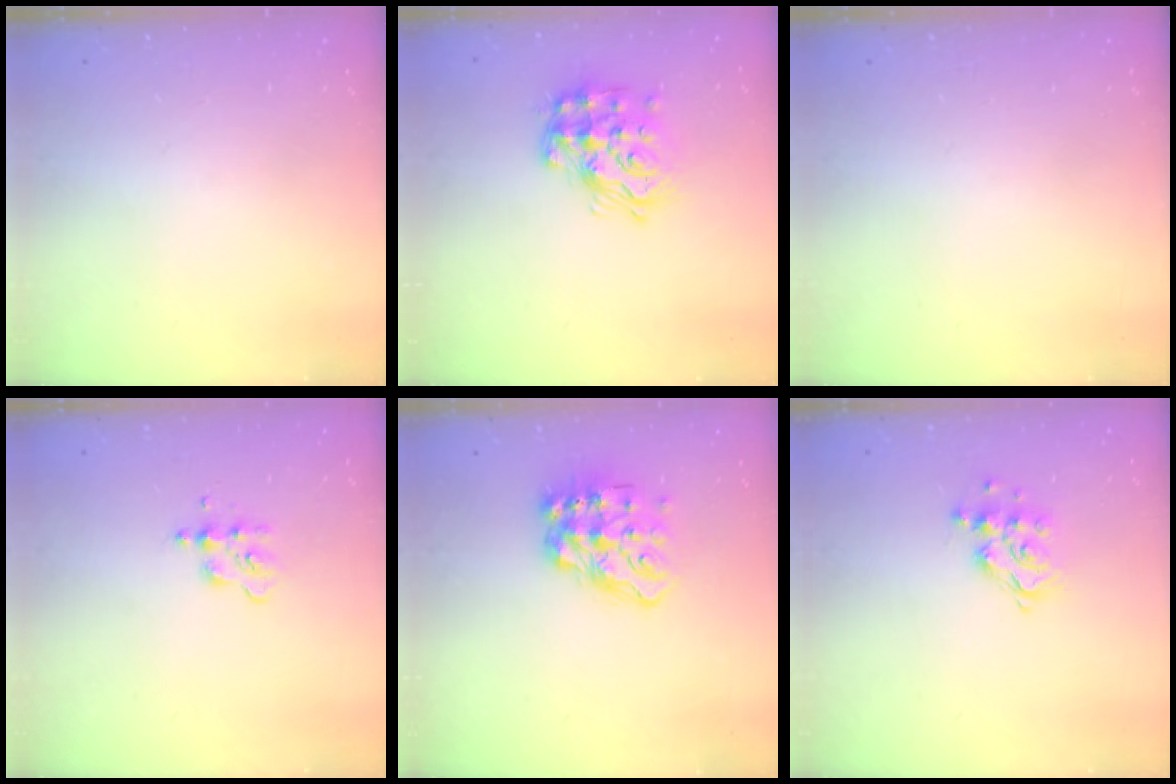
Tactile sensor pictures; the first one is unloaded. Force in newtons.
{"total": 15.7, "press": 15.6, "slide": 1.2}
{"total": 0.0}
{"total": 3.8, "press": 3.8, "slide": 0.4}
{"total": 13.4, "press": 13.4, "slide": 1.3}
{"total": 11.2, "press": 11.2, "slide": 0.7}